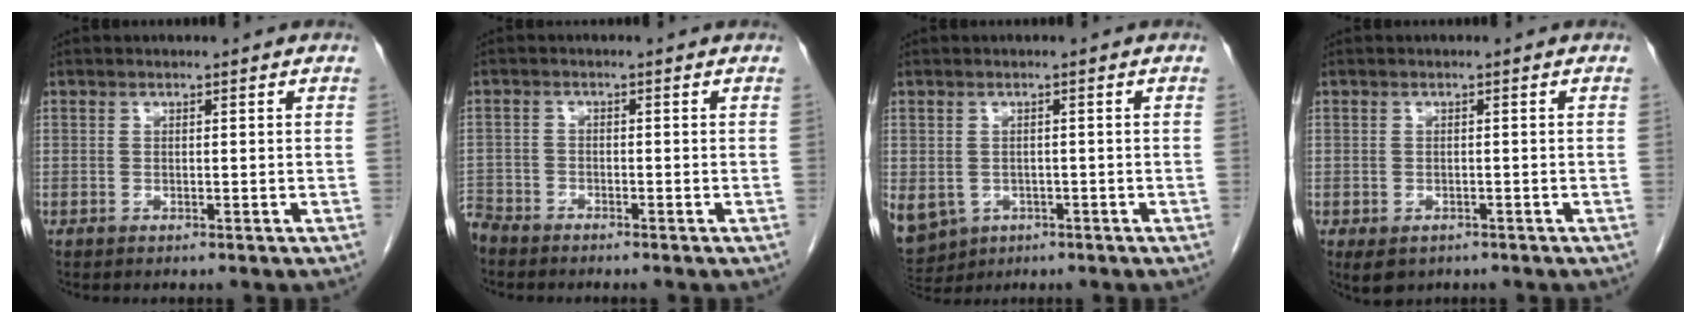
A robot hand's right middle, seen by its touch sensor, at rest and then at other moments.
{"total": 3.5, "force": [-3.3, 1.0, 0.3], "torque": [-0.003, -0.007, -0.068]}
{"total": 16.2, "force": [-6.1, 13.4, 6.8], "torque": [-0.218, -0.014, -0.075]}
{"total": 3.4, "force": [-2.0, 2.2, 1.5], "torque": [-0.023, -0.003, -0.024]}